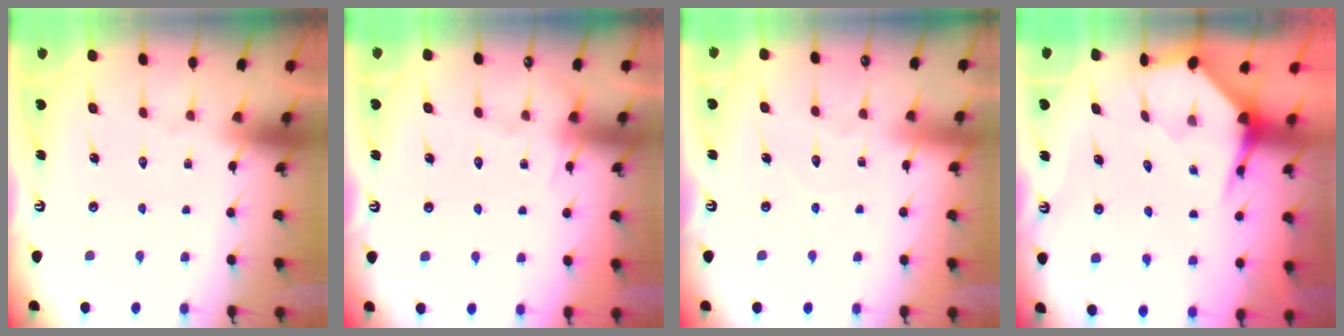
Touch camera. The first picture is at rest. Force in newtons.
{"total": 5.0, "press": 5.0, "slide": 0.6}
{"total": 4.3, "press": 4.3, "slide": 0.3}
{"total": 4.0, "press": 4.0, "slide": 0.4}